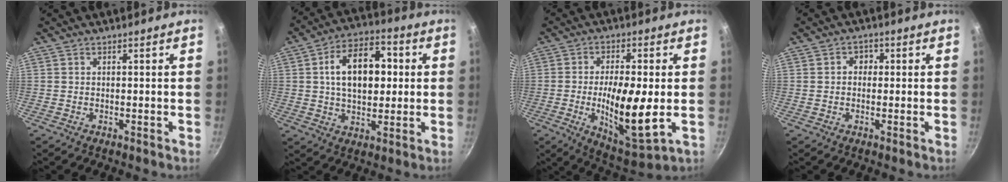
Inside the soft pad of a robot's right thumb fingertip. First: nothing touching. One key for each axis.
{"total": 14.9, "fx": 2.1, "fy": 9.1, "fz": 11.6, "tx": -0.153, "ty": 0.016, "tz": 0.026}
{"total": 14.8, "fx": -2.0, "fy": 4.5, "fz": 13.9, "tx": -0.240, "ty": -0.006, "tz": -0.028}
{"total": 2.3, "fx": 0.2, "fy": 1.9, "fz": 1.3, "tx": -0.013, "ty": 0.006, "tz": -0.002}